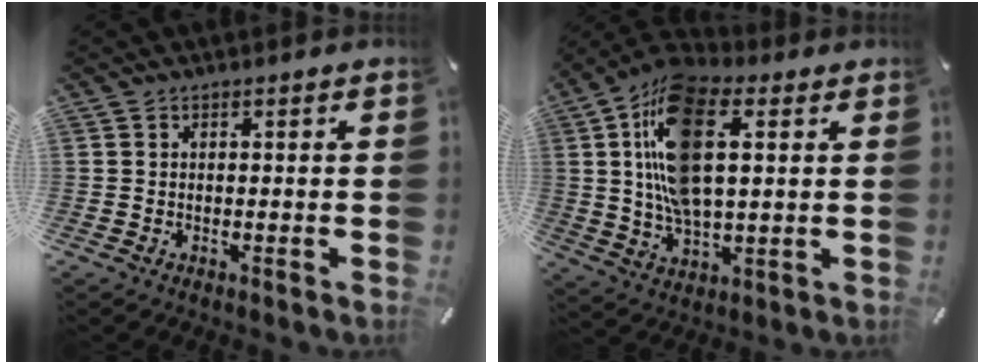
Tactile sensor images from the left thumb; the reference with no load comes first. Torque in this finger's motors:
{"motor_torque": [2.74, 2.26, 1.93, -0.84, 0.39]}